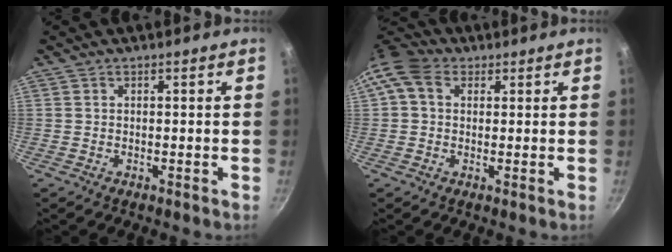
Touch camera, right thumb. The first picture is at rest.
{"total": 7.3, "force": [2.2, 5.5, 4.2], "torque": [-0.070, 0.010, 0.023]}